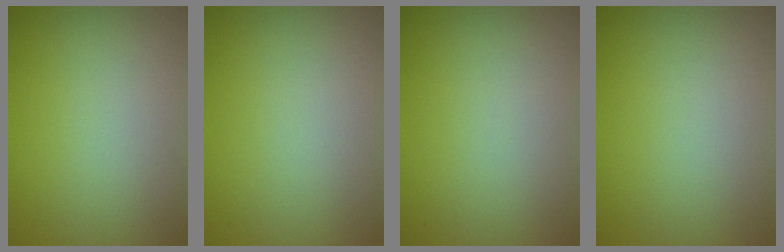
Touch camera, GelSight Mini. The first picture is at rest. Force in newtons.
{"total": 0.0}
{"total": 0.0}
{"total": 0.0}